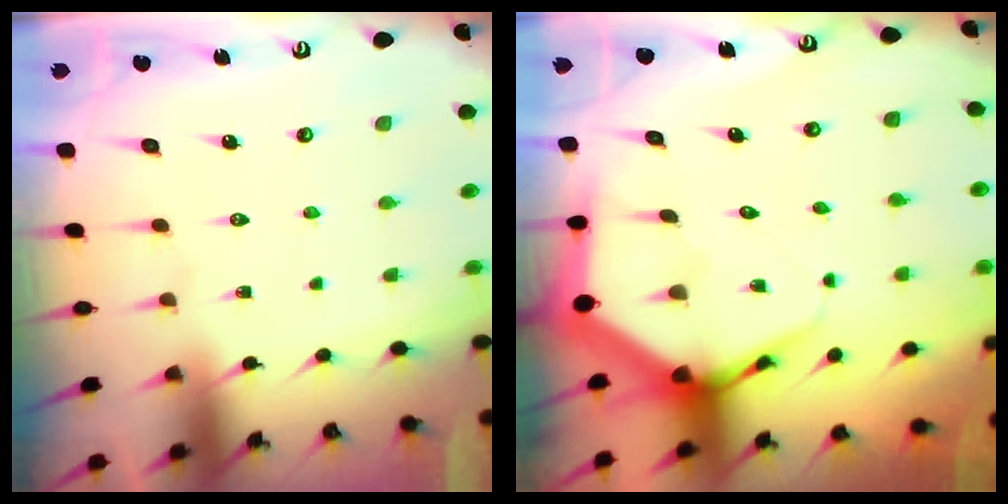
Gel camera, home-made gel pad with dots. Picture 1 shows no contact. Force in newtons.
{"total": 6.3, "press": 6.3, "slide": 0.7}